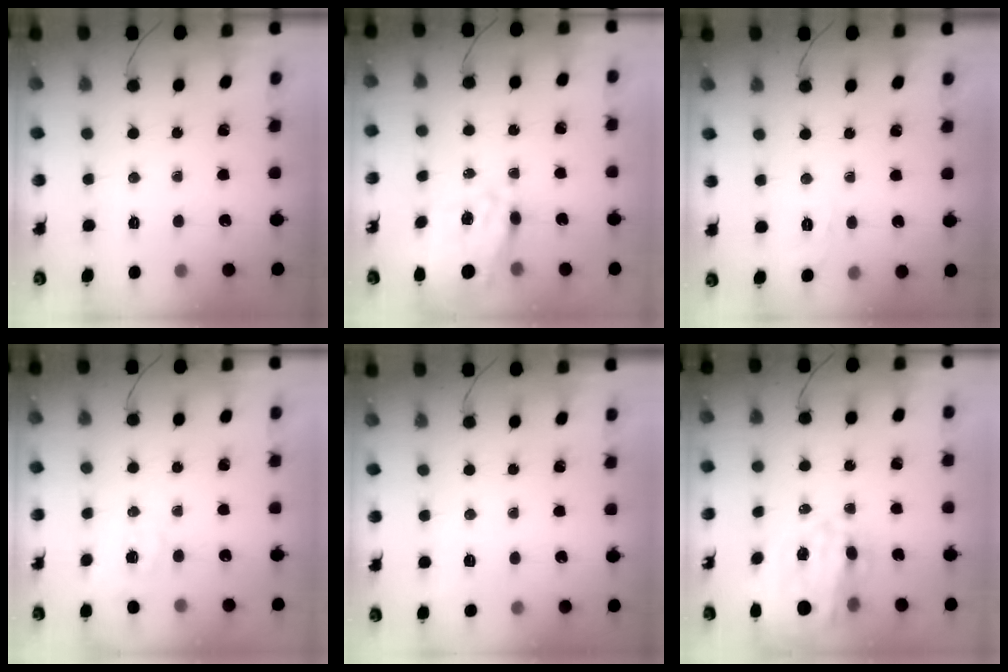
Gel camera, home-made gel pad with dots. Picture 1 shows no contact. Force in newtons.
{"total": 12.2, "press": 11.5, "slide": 4.2}
{"total": 1.7, "press": 0.0, "slide": 1.7}
{"total": 2.1, "press": 1.6, "slide": 1.4}
{"total": 7.8, "press": 7.6, "slide": 1.8}
{"total": 18.3, "press": 17.9, "slide": 3.8}